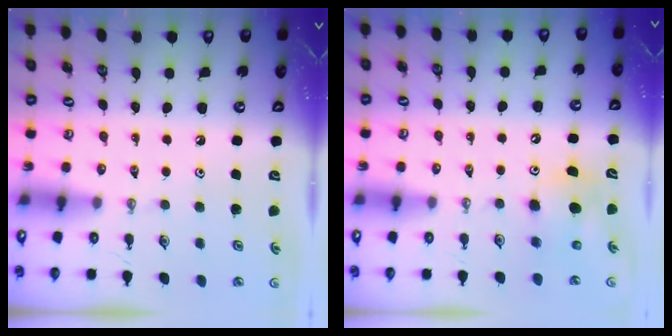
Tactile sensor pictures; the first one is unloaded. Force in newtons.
{"total": 7.5, "press": 7.4, "slide": 1.3}